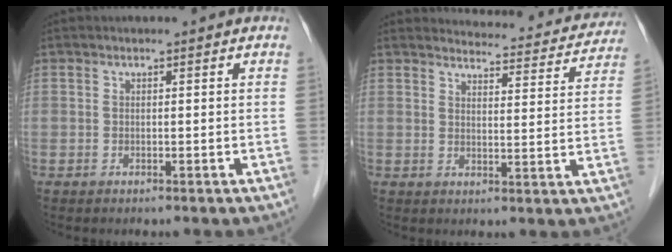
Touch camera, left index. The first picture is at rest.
{"total": 14.2, "force": [13.9, 2.4, 1.7], "torque": [0.002, -0.035, 0.141]}